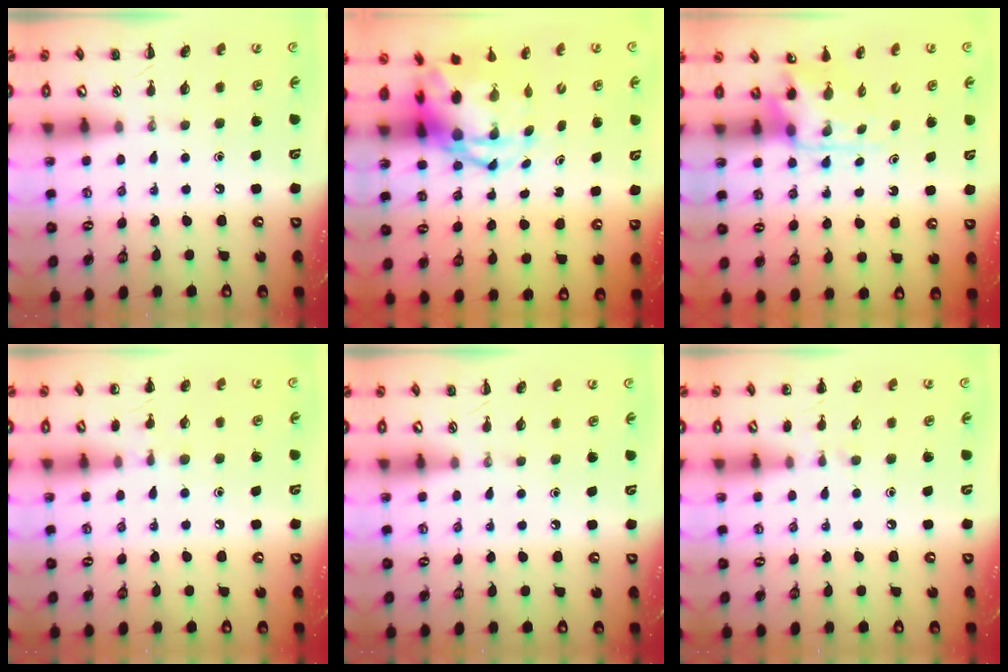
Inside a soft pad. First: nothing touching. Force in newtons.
{"total": 7.3, "press": 7.1, "slide": 1.8}
{"total": 4.6, "press": 4.5, "slide": 0.7}
{"total": 5.6, "press": 5.3, "slide": 1.7}
{"total": 0.0}
{"total": 5.0, "press": 4.7, "slide": 1.6}